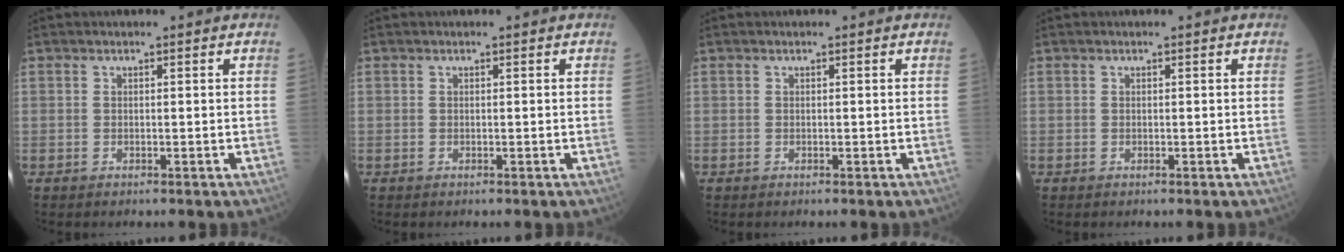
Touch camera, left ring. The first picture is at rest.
{"total": 0.0}
{"total": 0.0}
{"total": 0.0}